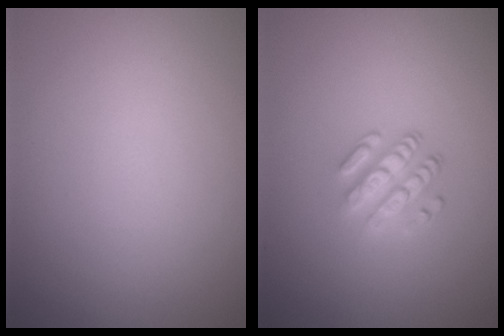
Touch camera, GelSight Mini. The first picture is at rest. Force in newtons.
{"total": 3.3, "press": 2.5, "slide": 2.2}